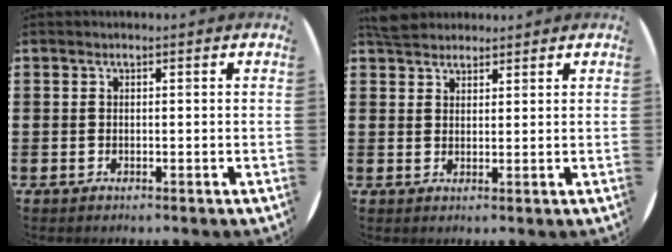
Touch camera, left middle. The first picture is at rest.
{"total": 3.4, "force": [3.2, 1.2, 0.5], "torque": [-0.008, 0.000, 0.060]}